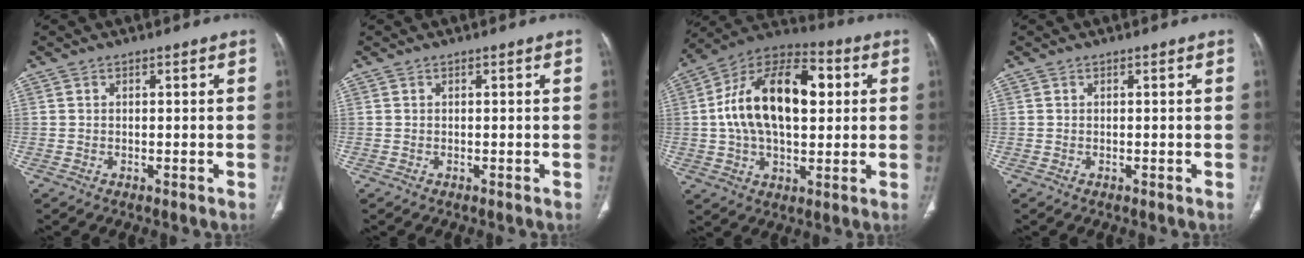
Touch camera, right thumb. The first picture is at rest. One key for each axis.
{"total": 0.0}
{"total": 21.6, "fx": 3.1, "fy": 12.3, "fz": 17.4, "tx": -0.280, "ty": 0.022, "tz": 0.045}
{"total": 0.0}